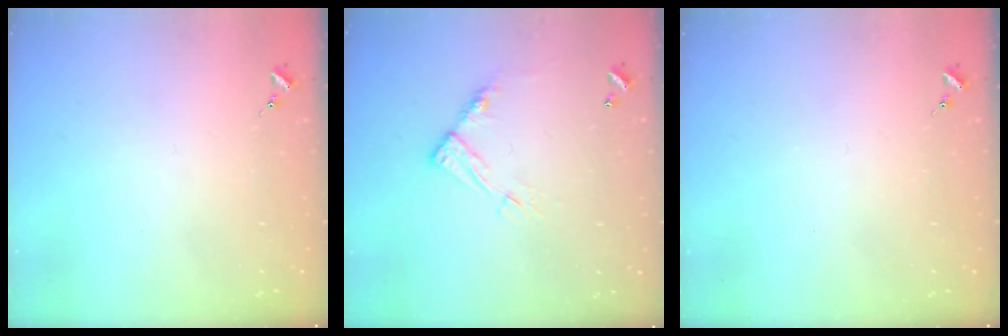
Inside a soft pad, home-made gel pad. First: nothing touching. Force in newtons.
{"total": 9.4, "press": 9.4, "slide": 0.5}
{"total": 0.0}